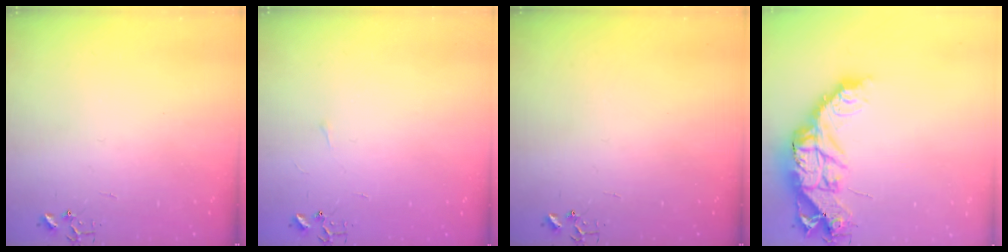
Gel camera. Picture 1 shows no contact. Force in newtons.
{"total": 3.3, "press": 3.2, "slide": 0.5}
{"total": 0.0}
{"total": 16.2, "press": 16.2, "slide": 1.5}